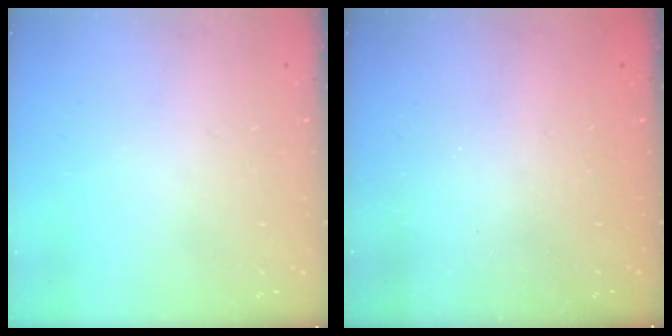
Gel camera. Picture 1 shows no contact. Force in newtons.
{"total": 2.2, "press": 2.1, "slide": 0.7}